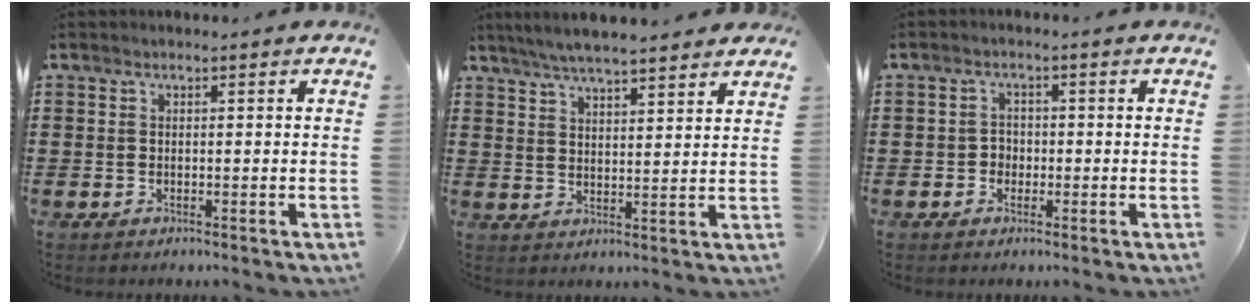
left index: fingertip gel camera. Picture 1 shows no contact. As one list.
[{"total": 5.2, "force": [4.9, 0.2, 1.7], "torque": [-0.049, -0.012, 0.088]}, {"total": 1.9, "force": [-0.7, 1.6, 0.5], "torque": [-0.015, 0.004, -0.019]}]